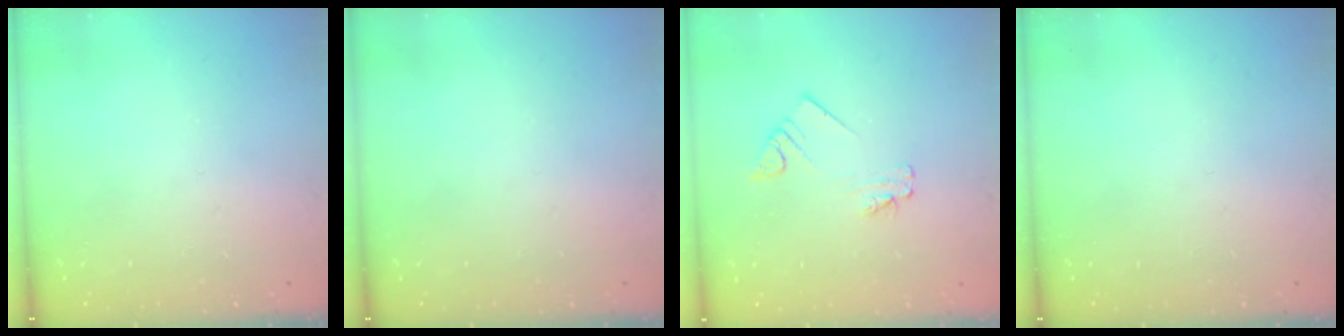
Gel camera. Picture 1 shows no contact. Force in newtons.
{"total": 0.0}
{"total": 2.0, "press": 2.0, "slide": 0.3}
{"total": 0.0}